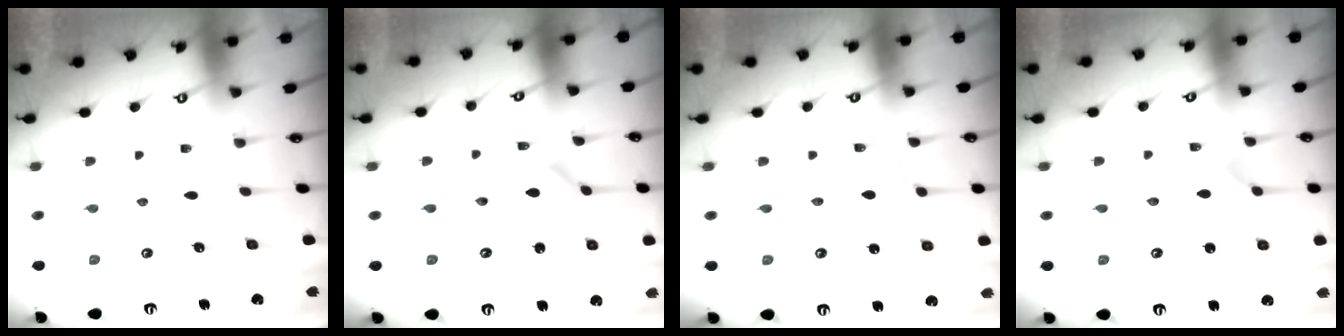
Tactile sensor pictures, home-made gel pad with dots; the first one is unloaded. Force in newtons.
{"total": 3.0, "press": 3.0, "slide": 0.3}
{"total": 1.8, "press": 1.7, "slide": 0.4}
{"total": 3.3, "press": 3.3, "slide": 0.2}